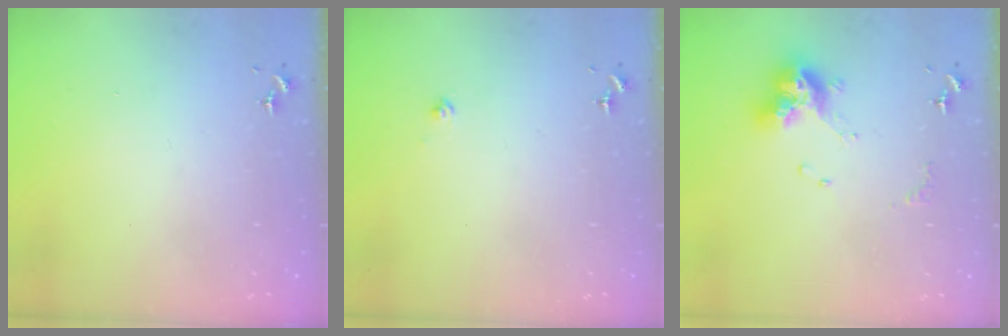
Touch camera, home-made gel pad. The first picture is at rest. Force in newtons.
{"total": 2.3, "press": 2.3, "slide": 0.2}
{"total": 13.4, "press": 13.3, "slide": 1.4}